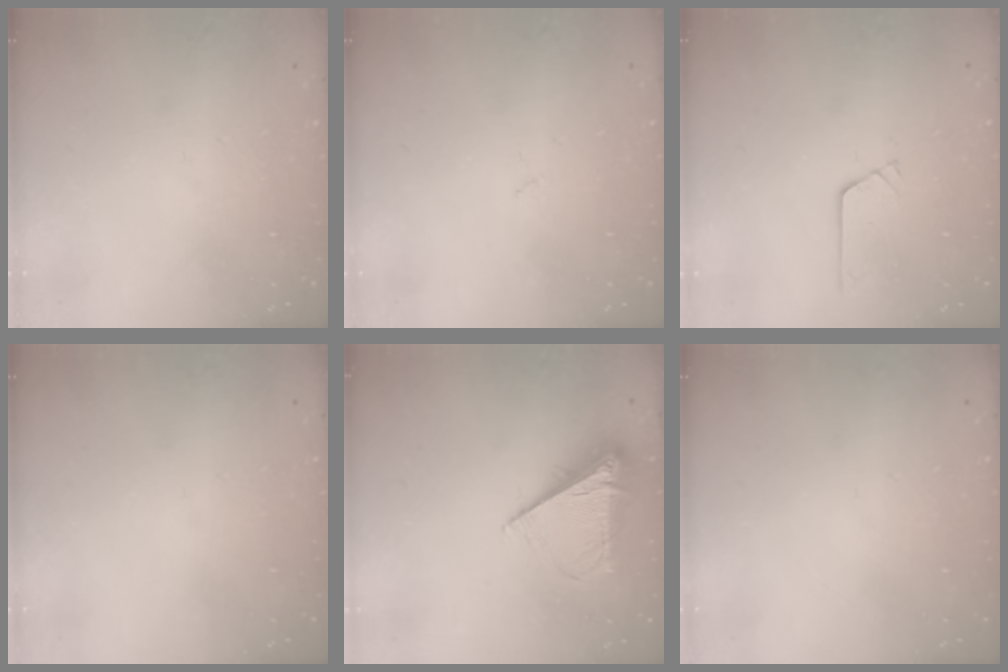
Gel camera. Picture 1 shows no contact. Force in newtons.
{"total": 2.8, "press": 2.8, "slide": 0.4}
{"total": 3.5, "press": 3.5, "slide": 0.2}
{"total": 0.0}
{"total": 7.8, "press": 7.7, "slide": 1.1}
{"total": 0.0}